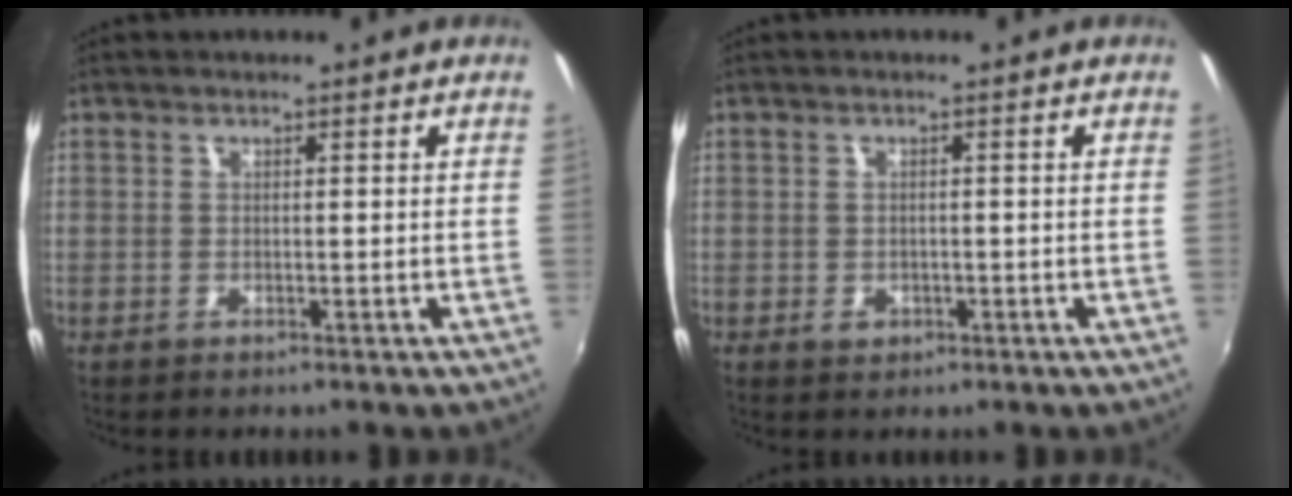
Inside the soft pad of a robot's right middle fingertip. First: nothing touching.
{"total": 1.7, "force": [-0.7, 1.4, 0.8], "torque": [-0.012, -0.001, -0.008]}